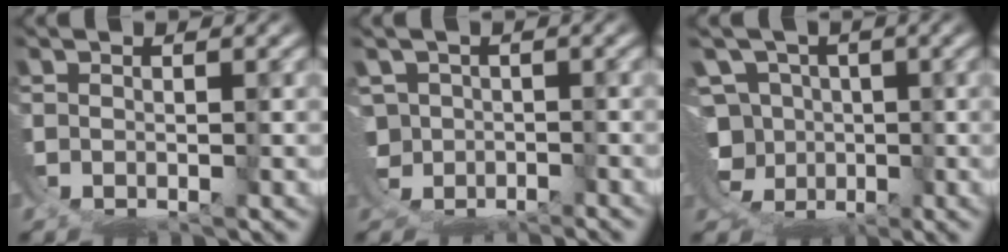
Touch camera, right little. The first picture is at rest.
{"total": 2.1, "force": [-1.0, 1.6, -0.8], "torque": [-0.011, -0.031, -0.003]}
{"total": 10.6, "force": [-0.1, 10.3, 2.5], "torque": [-0.082, -0.049, 0.004]}